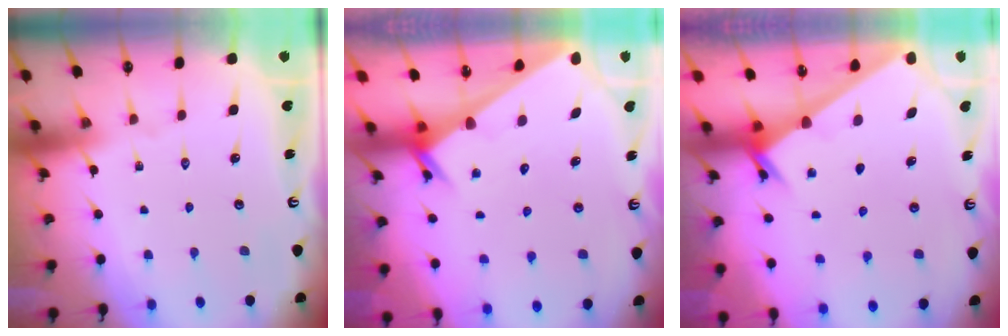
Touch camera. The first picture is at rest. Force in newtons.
{"total": 2.2, "press": 2.2, "slide": 0.1}
{"total": 2.4, "press": 2.4, "slide": 0.3}